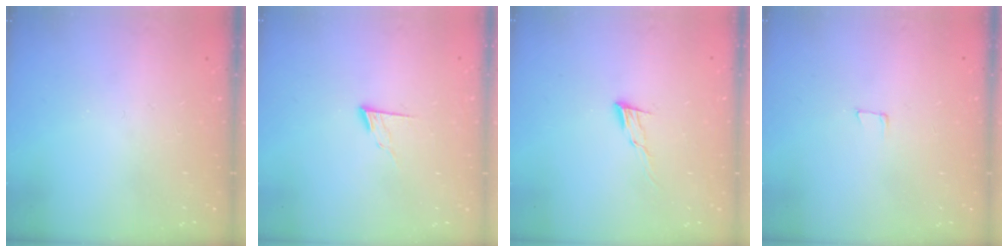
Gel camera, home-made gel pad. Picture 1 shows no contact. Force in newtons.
{"total": 5.7, "press": 5.7, "slide": 0.6}
{"total": 6.1, "press": 6.1, "slide": 0.6}
{"total": 4.3, "press": 4.3, "slide": 0.4}